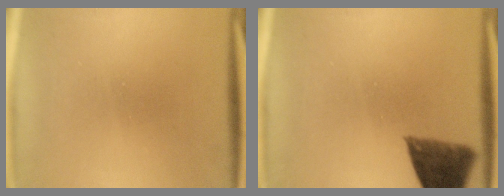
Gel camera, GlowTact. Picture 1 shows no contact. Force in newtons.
{"total": 8.2}